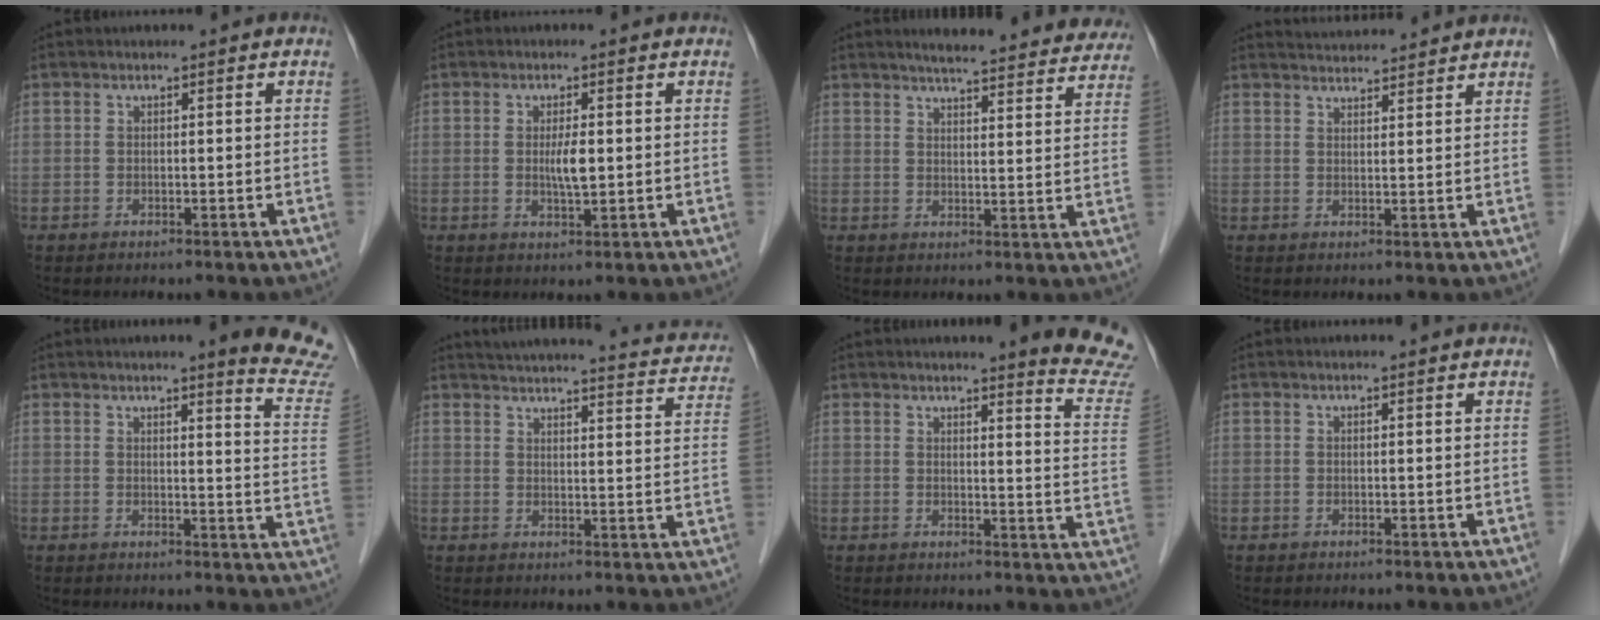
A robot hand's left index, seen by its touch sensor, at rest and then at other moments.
{"total": 3.0, "force": [0.1, 0.5, 3.0], "torque": [-0.056, -0.003, 0.004]}
{"total": 21.7, "force": [20.1, 3.3, 7.4], "torque": [-0.086, -0.033, 0.229]}
{"total": 7.3, "force": [7.2, 0.5, 1.3], "torque": [-0.024, 0.026, 0.095]}
{"total": 10.9, "force": [10.2, -1.0, 3.8], "torque": [-0.028, -0.080, 0.091]}
{"total": 22.4, "force": [20.5, 3.8, 8.0], "torque": [-0.111, -0.025, 0.235]}
{"total": 11.3, "force": [10.9, -1.0, 2.9], "torque": [-0.018, -0.093, 0.100]}
{"total": 1.9, "force": [1.9, 0.1, 0.4], "torque": [-0.012, 0.008, 0.020]}